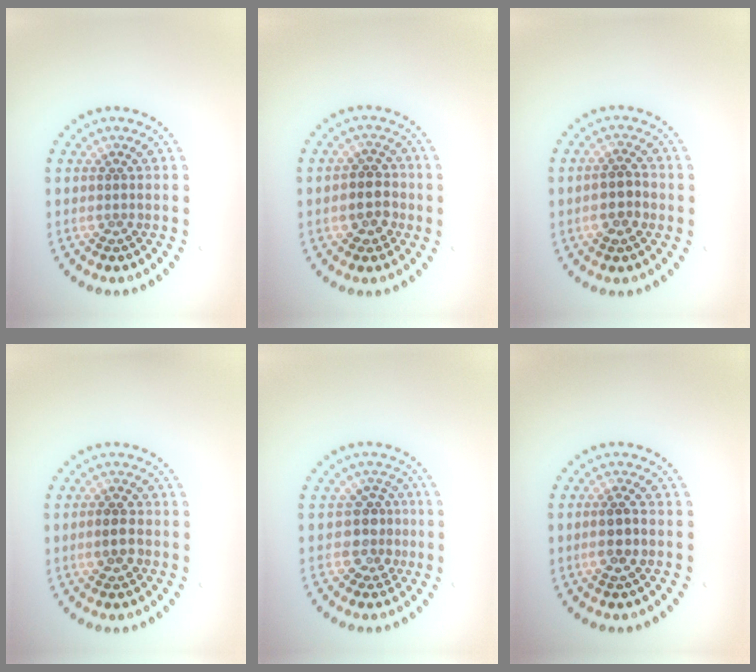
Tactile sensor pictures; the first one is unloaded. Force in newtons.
{"total": 2.8, "press": 2.7, "slide": 0.9}
{"total": 2.5, "press": 2.5, "slide": 0.5}
{"total": 2.2, "press": 2.2, "slide": 0.3}
{"total": 2.6, "press": 2.1, "slide": 1.5}
{"total": 2.2, "press": 2.1, "slide": 0.6}